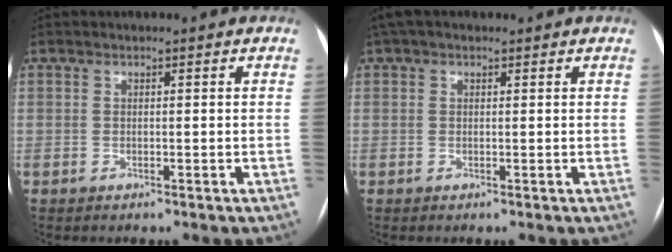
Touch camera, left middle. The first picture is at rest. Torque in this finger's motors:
{"motor_torque": [0.55, -0.49, 0.02, 0.01]}